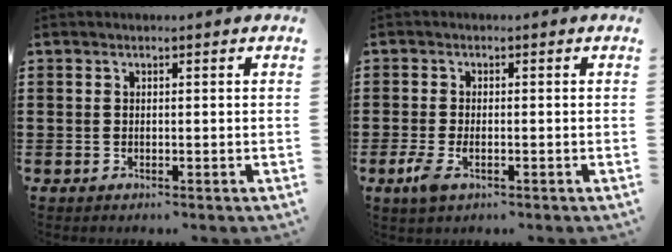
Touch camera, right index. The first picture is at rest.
{"total": 2.4, "force": [-1.1, 1.0, 1.9], "torque": [-0.047, -0.006, -0.024]}